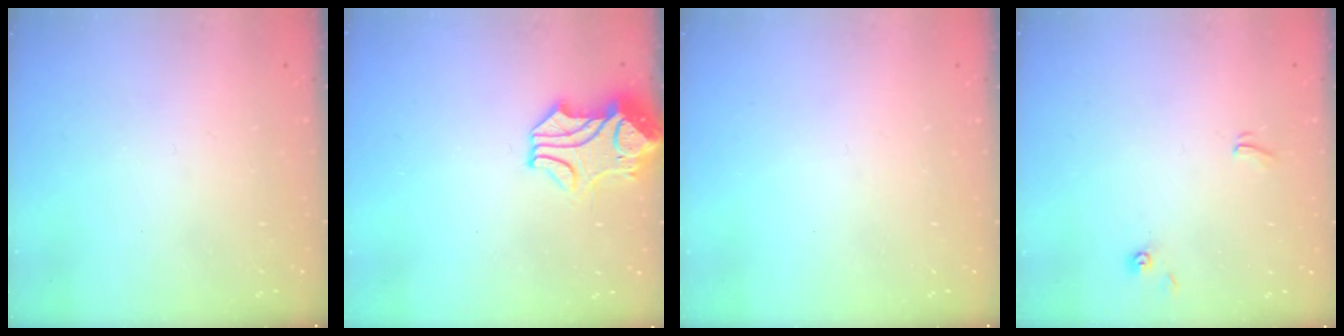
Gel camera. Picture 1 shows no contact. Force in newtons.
{"total": 2.1, "press": 1.9, "slide": 1.0}
{"total": 0.0}
{"total": 1.1, "press": 1.1, "slide": 0.2}